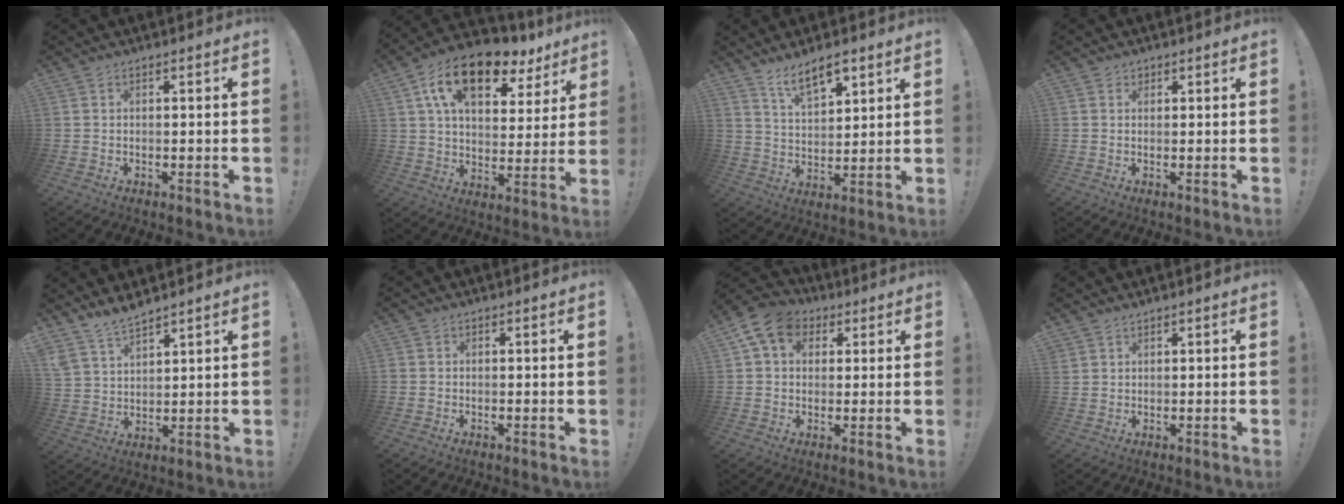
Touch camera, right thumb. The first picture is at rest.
{"total": 17.7, "force": [10.1, 9.0, 11.5], "torque": [-0.184, -0.055, 0.174]}
{"total": 9.1, "force": [6.6, 3.7, 5.1], "torque": [-0.084, -0.032, 0.122]}
{"total": 1.2, "force": [0.8, 0.8, 0.2], "torque": [0.002, -0.001, 0.014]}
{"total": 8.0, "force": [7.5, 2.3, 1.7], "torque": [-0.052, -0.047, 0.148]}
{"total": 0.6, "force": [-0.2, 0.5, 0.3], "torque": [-0.006, 0.002, -0.003]}
{"total": 11.0, "force": [4.3, 8.4, 5.8], "torque": [-0.090, -0.006, 0.086]}
{"total": 2.0, "force": [1.8, 0.8, 0.3], "torque": [0.001, -0.012, 0.034]}